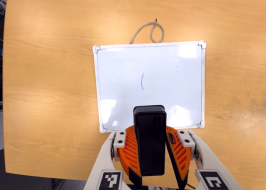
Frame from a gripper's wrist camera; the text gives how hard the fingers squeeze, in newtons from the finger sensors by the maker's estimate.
{"total": 8.9, "left": 9.3, "right": 8.6}